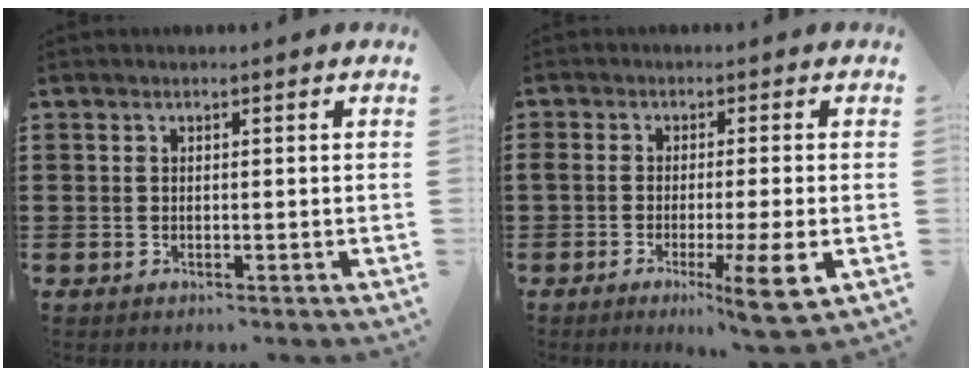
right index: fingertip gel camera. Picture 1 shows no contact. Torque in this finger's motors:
{"motor_torque": [2.04, -0.09, 0.89, 0.13]}